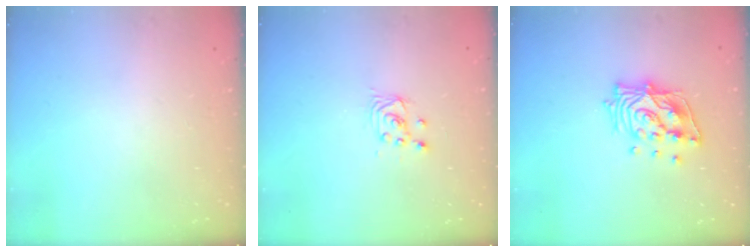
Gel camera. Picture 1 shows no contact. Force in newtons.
{"total": 2.5, "press": 2.5, "slide": 0.2}
{"total": 14.9, "press": 14.8, "slide": 2.0}